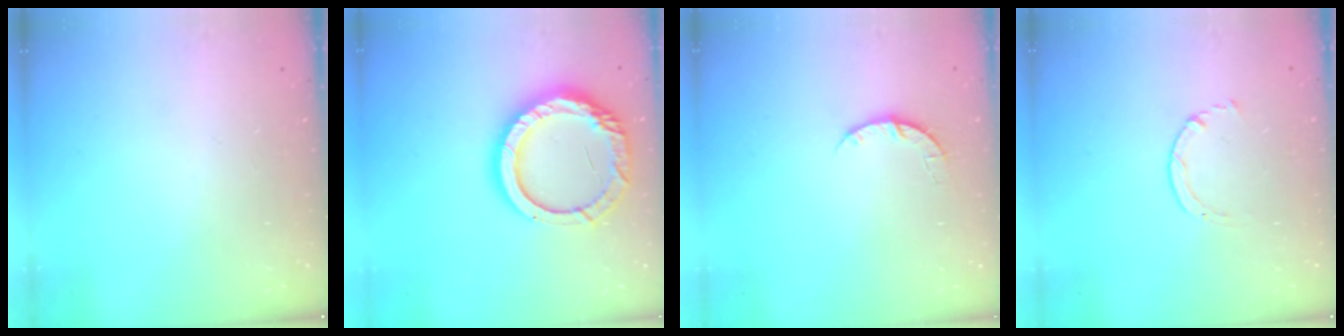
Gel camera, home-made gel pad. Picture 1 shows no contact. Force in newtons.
{"total": 16.9, "press": 16.8, "slide": 1.2}
{"total": 3.5, "press": 3.5, "slide": 0.5}
{"total": 1.7, "press": 1.6, "slide": 0.2}